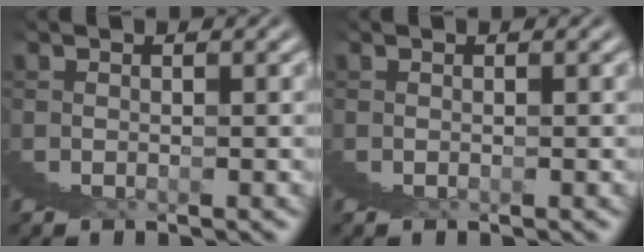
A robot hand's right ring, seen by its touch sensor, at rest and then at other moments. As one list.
[{"total": 0.0}]